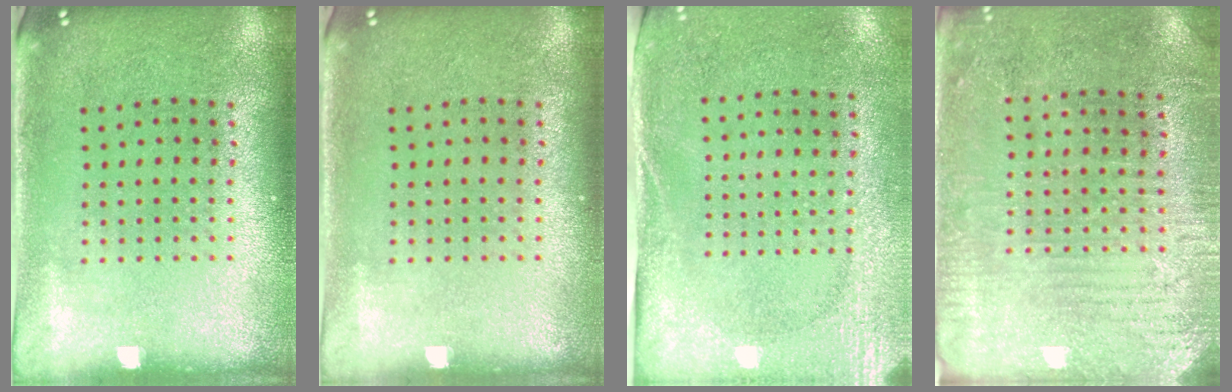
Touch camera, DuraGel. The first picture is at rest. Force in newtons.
{"total": 0.0}
{"total": 2.7, "press": 2.1, "slide": 1.7}
{"total": 2.9, "press": 2.7, "slide": 0.9}